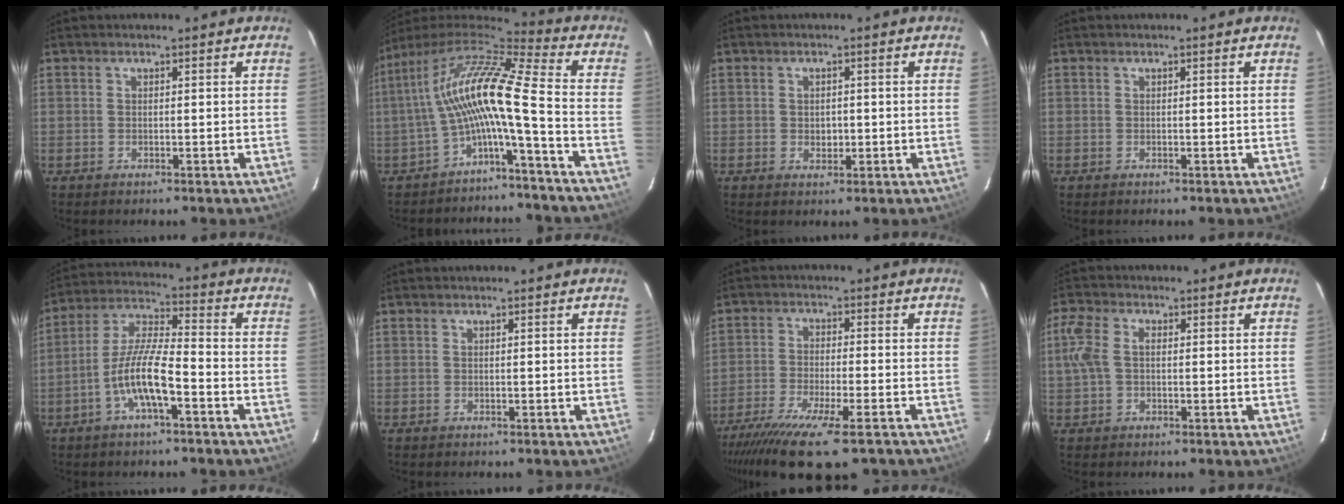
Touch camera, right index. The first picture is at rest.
{"total": 12.2, "force": [-2.2, -0.1, 12.0], "torque": [-0.221, 0.013, -0.046]}
{"total": 2.0, "force": [-0.1, 1.6, 1.1], "torque": [-0.017, 0.002, -0.001]}
{"total": 0.0}
{"total": 9.8, "force": [-4.4, 1.8, 8.6], "torque": [-0.182, 0.005, -0.086]}
{"total": 0.0}
{"total": 15.7, "force": [-11.8, 2.5, 10.0], "torque": [-0.206, -0.055, -0.199]}
{"total": 5.0, "force": [0.2, 3.2, 3.8], "torque": [-0.090, 0.011, 0.004]}